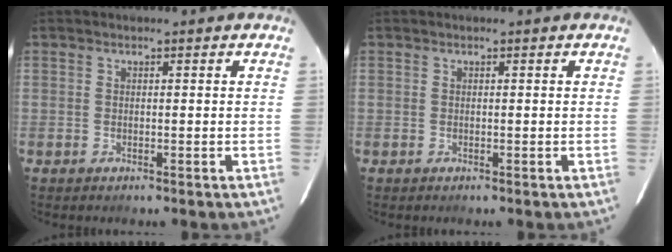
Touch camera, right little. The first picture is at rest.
{"total": 0.0}